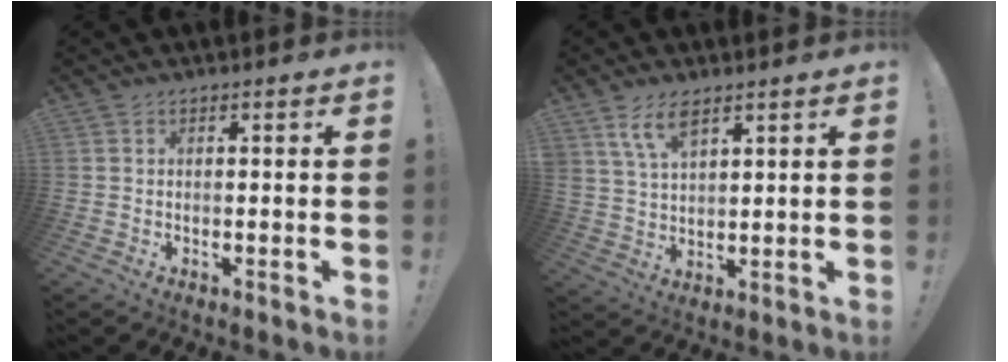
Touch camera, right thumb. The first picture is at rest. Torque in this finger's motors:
{"motor_torque": [0.38, 0.47, 0.25, 0.17, 0.36]}